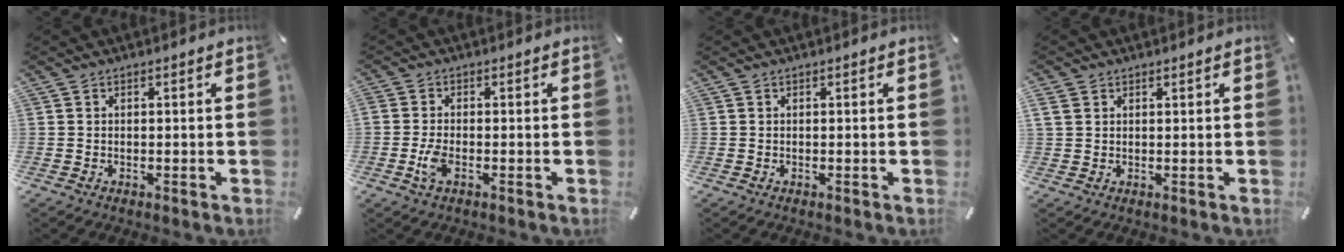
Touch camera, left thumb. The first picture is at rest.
{"total": 3.9, "force": [-1.3, 1.9, 3.2], "torque": [-0.081, -0.004, -0.027]}
{"total": 0.0}
{"total": 2.2, "force": [1.2, 1.7, 0.7], "torque": [-0.018, 0.002, 0.023]}